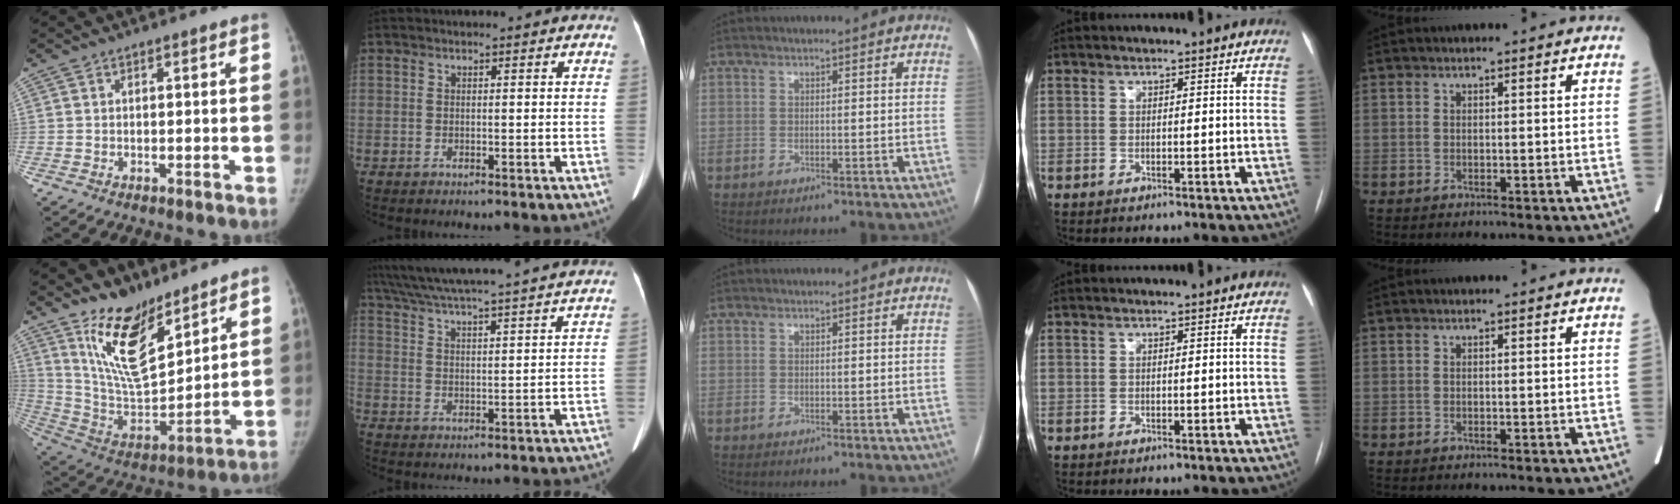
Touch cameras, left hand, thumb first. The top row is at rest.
{"thumb": {"total": 17.4, "force": [11.8, 7.3, 10.6], "torque": [-0.139, -0.085, 0.230]}, "index": {"total": 27.2, "force": [24.5, 0.5, 11.9], "torque": [-0.207, 0.003, 0.331]}}